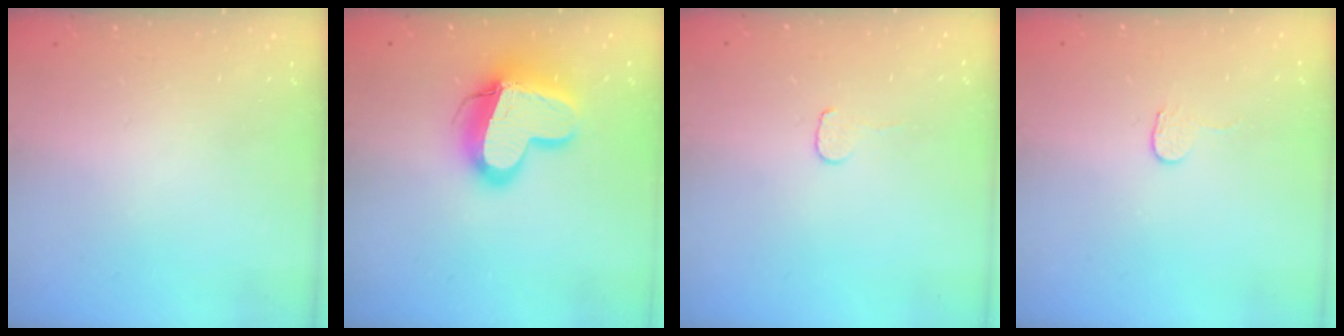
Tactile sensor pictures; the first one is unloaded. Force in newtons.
{"total": 17.7, "press": 17.6, "slide": 1.5}
{"total": 4.1, "press": 4.1, "slide": 0.4}
{"total": 2.7, "press": 2.7, "slide": 0.2}